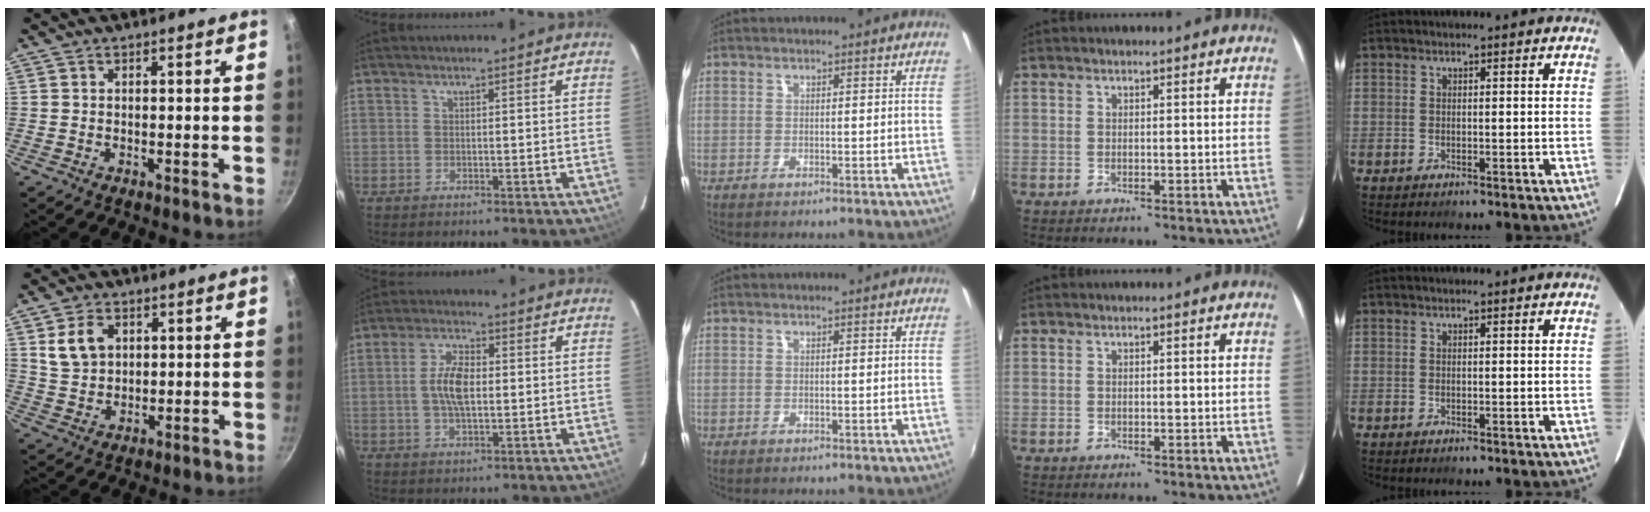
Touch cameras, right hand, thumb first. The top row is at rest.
{"thumb": {"total": 7.2, "force": [2.4, 5.2, 4.3], "torque": [-0.065, -0.005, 0.048]}, "index": {"total": 6.7, "force": [0.0, 3.0, 6.0], "torque": [-0.115, 0.007, 0.000]}}